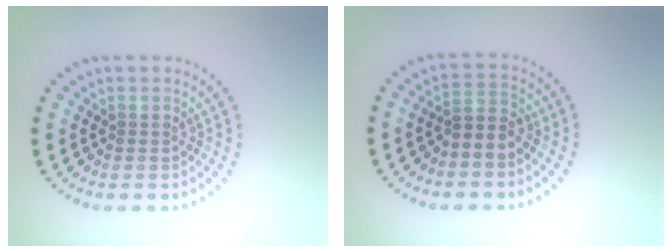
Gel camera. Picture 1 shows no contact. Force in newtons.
{"total": 2.5, "press": 2.2, "slide": 1.1}